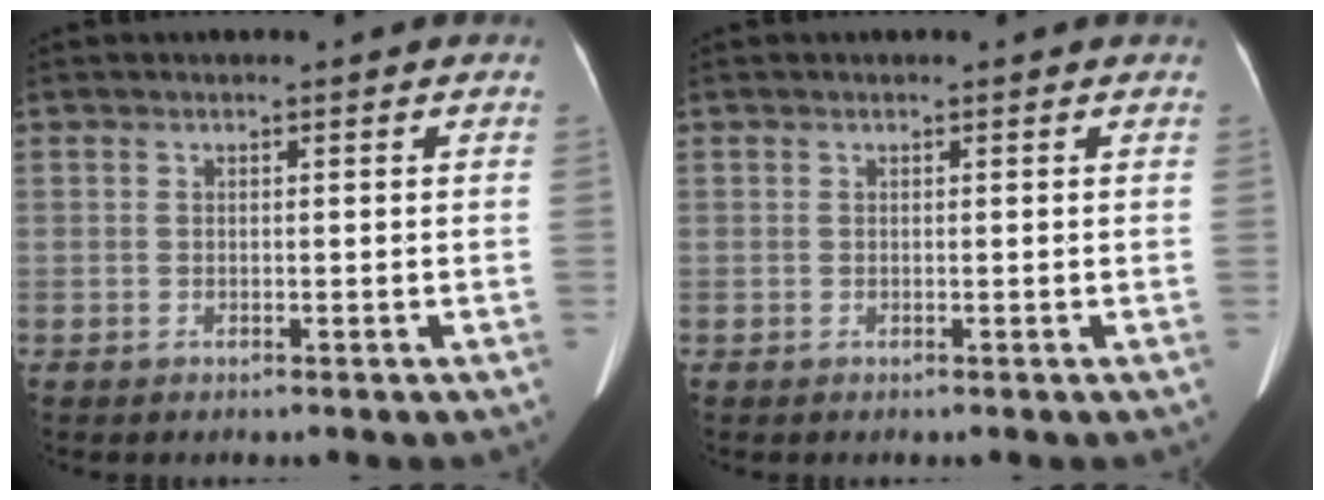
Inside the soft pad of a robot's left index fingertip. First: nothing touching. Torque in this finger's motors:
{"motor_torque": [0.02, -0.10, -0.03, -0.01]}